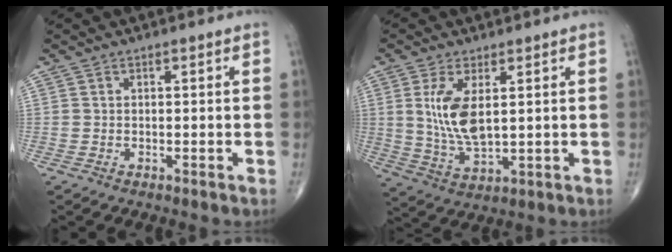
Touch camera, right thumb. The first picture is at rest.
{"total": 9.4, "force": [2.1, 4.1, 8.2], "torque": [-0.170, -0.018, 0.052]}